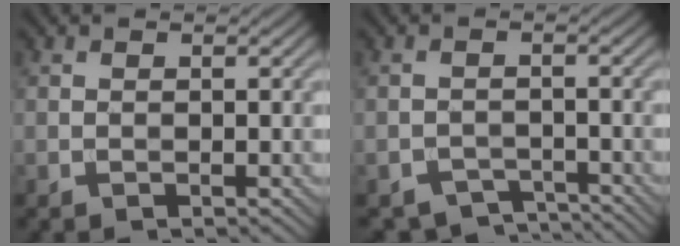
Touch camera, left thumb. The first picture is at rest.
{"total": 3.5, "force": [-3.1, 1.5, 0.9], "torque": [-0.012, -0.007, -0.051]}